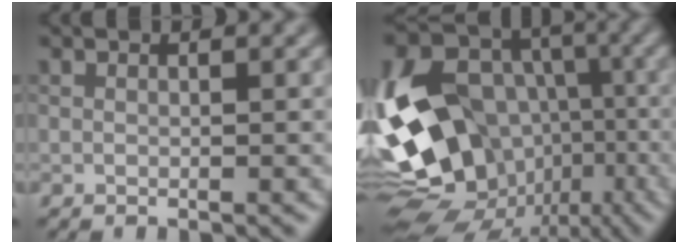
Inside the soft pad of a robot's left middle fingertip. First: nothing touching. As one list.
[{"total": 16.9, "force": [-5.0, 12.7, 9.9], "torque": [-0.208, 0.006, -0.054]}]